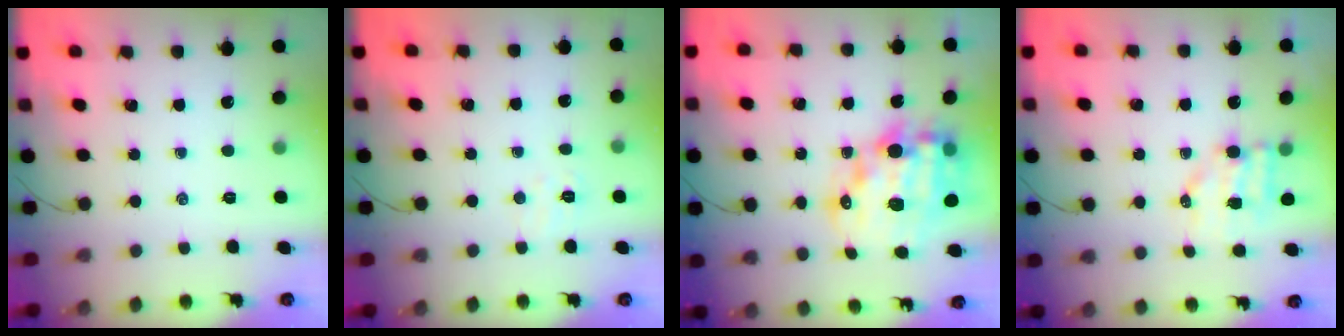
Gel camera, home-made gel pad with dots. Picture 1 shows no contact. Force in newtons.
{"total": 3.7, "press": 3.5, "slide": 1.0}
{"total": 19.2, "press": 18.8, "slide": 4.1}
{"total": 6.5, "press": 6.5, "slide": 0.7}